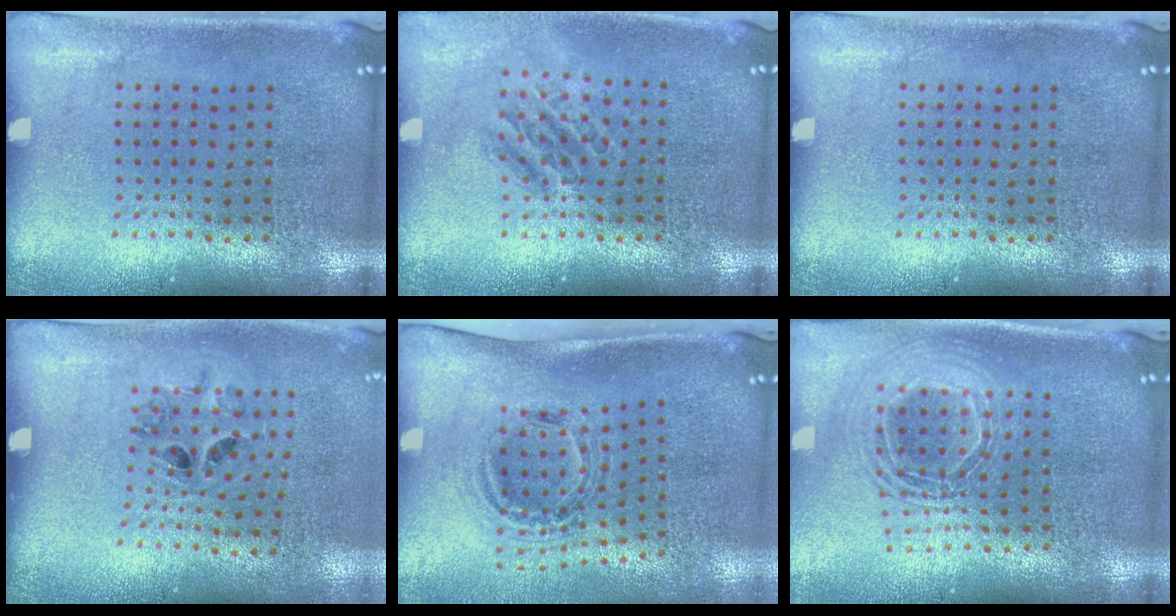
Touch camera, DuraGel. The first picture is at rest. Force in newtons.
{"total": 1.3, "press": 1.0, "slide": 0.7}
{"total": 0.0}
{"total": 1.3, "press": 0.6, "slide": 1.1}
{"total": 1.2, "press": 1.0, "slide": 0.5}
{"total": 2.0, "press": 1.6, "slide": 1.3}